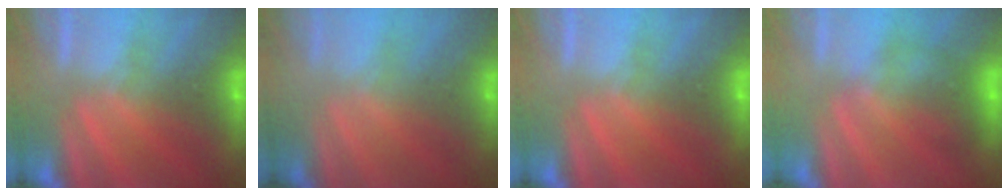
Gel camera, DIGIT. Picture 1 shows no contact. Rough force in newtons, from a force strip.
{"total": 1.6}
{"total": 0.0}
{"total": 1.7}